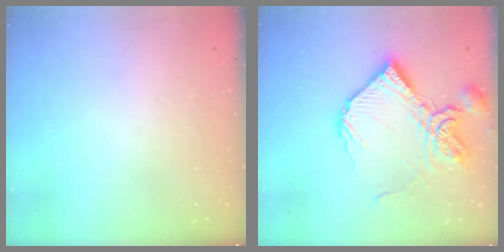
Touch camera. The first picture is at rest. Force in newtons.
{"total": 15.6, "press": 15.5, "slide": 1.8}